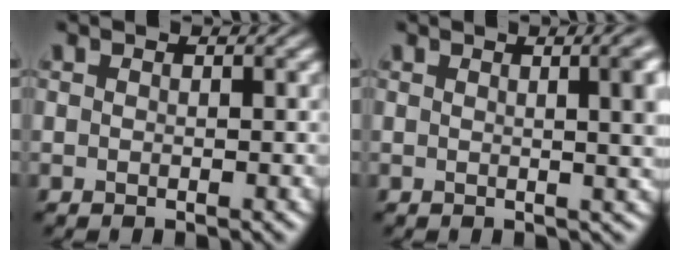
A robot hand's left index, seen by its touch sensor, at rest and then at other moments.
{"total": 7.6, "force": [1.9, 3.3, 6.6], "torque": [-0.020, 0.031, 0.014]}